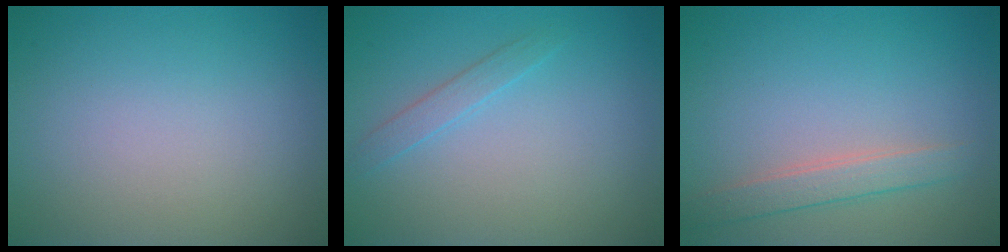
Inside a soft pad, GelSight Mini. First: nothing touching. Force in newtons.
{"total": 1.3, "press": 1.3, "slide": 0.0}
{"total": 2.2, "press": 2.2, "slide": 0.2}